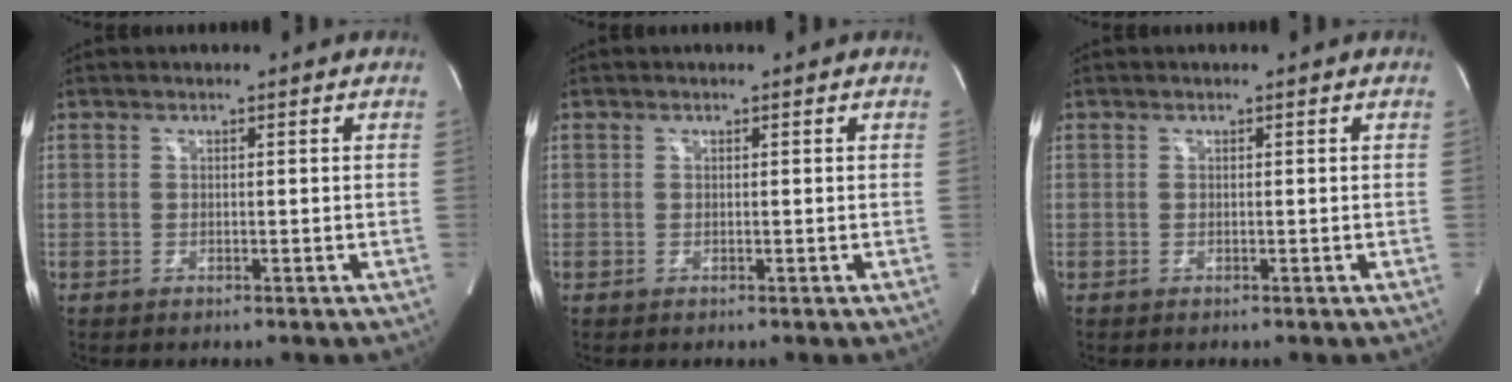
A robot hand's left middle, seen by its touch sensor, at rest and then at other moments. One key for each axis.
{"total": 0.0}
{"total": 0.0}